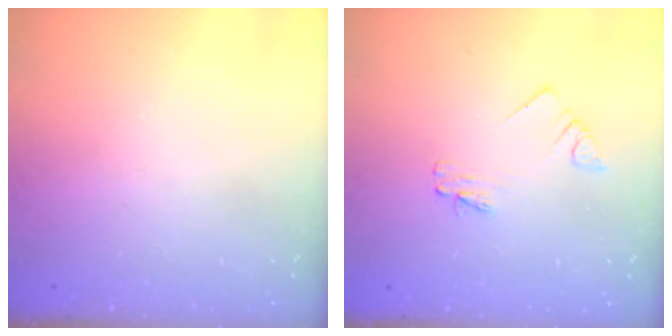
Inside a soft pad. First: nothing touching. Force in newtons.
{"total": 2.9, "press": 2.9, "slide": 0.3}